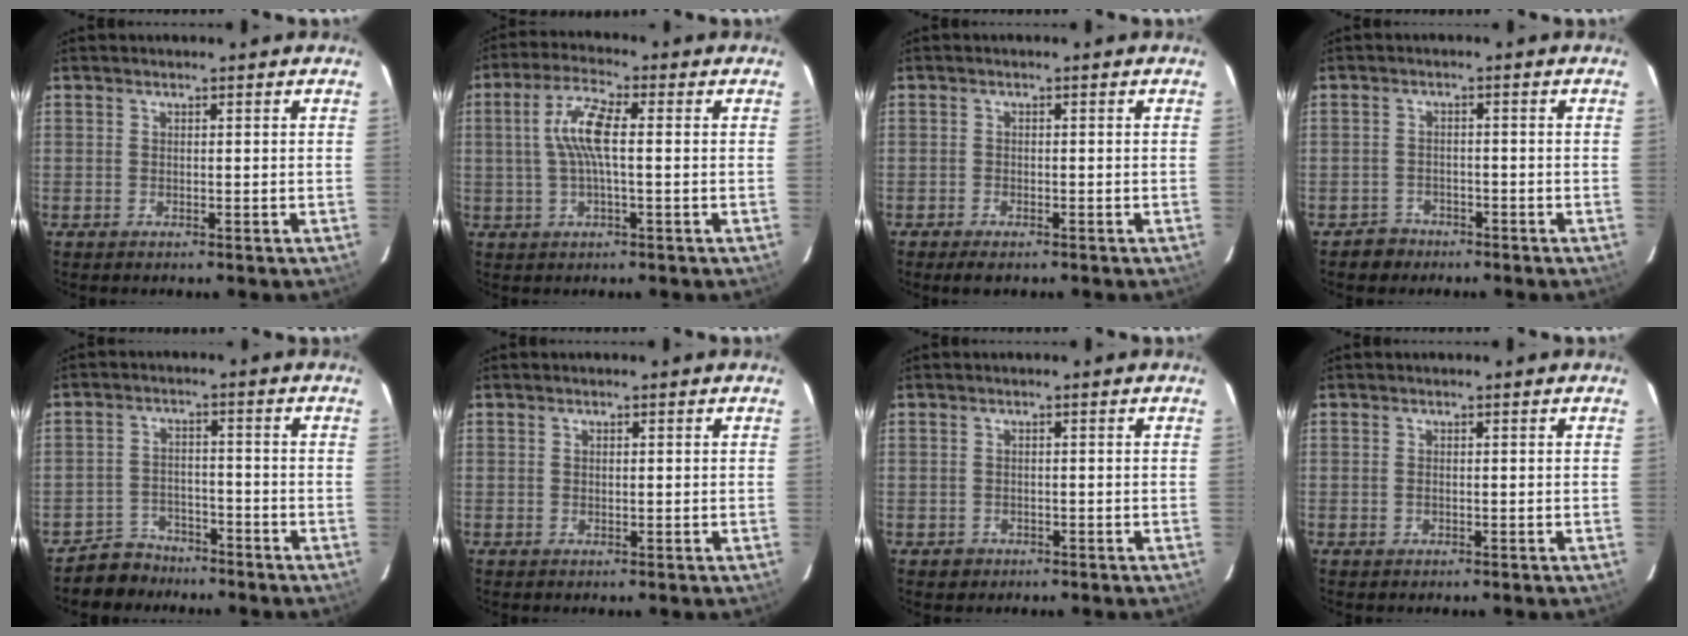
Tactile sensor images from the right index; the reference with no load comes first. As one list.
[{"total": 7.7, "force": [0.5, 1.6, 7.6], "torque": [-0.150, 0.010, 0.011]}, {"total": 2.6, "force": [-2.1, 0.9, 1.3], "torque": [-0.033, -0.008, -0.038]}, {"total": 3.4, "force": [-2.4, 2.4, -0.3], "torque": [-0.002, 0.013, -0.038]}, {"total": 6.1, "force": [-5.1, 3.5, 0.0], "torque": [-0.019, 0.017, -0.083]}, {"total": 0.5, "force": [0.2, 0.3, 0.4], "torque": [-0.007, 0.002, 0.004]}, {"total": 1.9, "force": [-0.9, 1.7, 0.2], "torque": [-0.005, 0.002, -0.009]}, {"total": 0.6, "force": [-0.1, 0.5, 0.4], "torque": [-0.008, 0.000, -0.002]}]